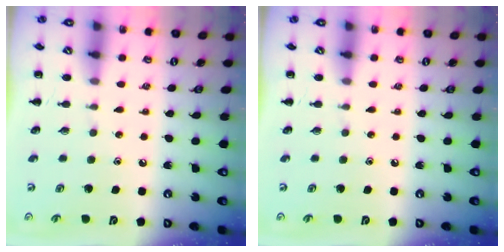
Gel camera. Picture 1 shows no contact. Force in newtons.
{"total": 0.0}